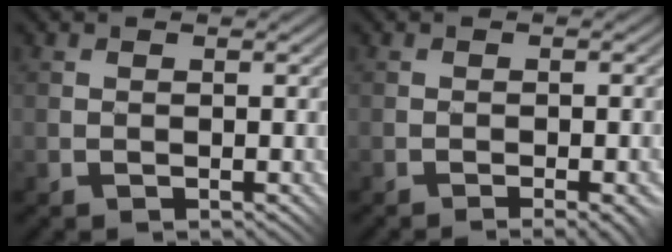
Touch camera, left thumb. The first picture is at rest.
{"total": 2.6, "force": [-2.0, 0.8, 1.4], "torque": [-0.009, 0.007, -0.024]}